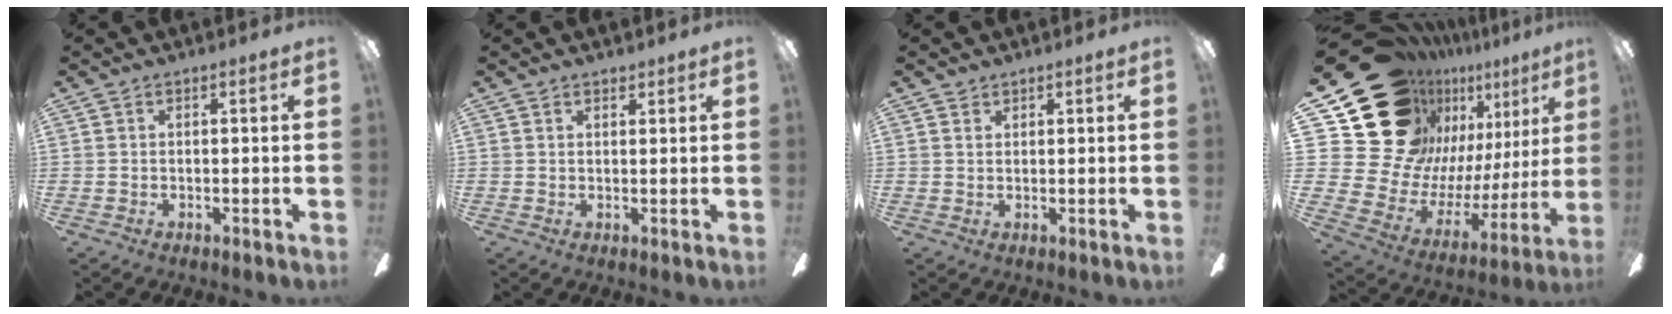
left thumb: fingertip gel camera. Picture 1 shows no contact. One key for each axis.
{"total": 1.6, "fx": 1.3, "fy": 0.8, "fz": 0.2, "tx": 0.004, "ty": -0.003, "tz": 0.023}
{"total": 1.2, "fx": 1.0, "fy": 0.6, "fz": 0.1, "tx": -0.002, "ty": 0.000, "tz": 0.020}
{"total": 25.3, "fx": 15.7, "fy": 16.4, "fz": 11.0, "tx": -0.203, "ty": -0.117, "tz": 0.321}